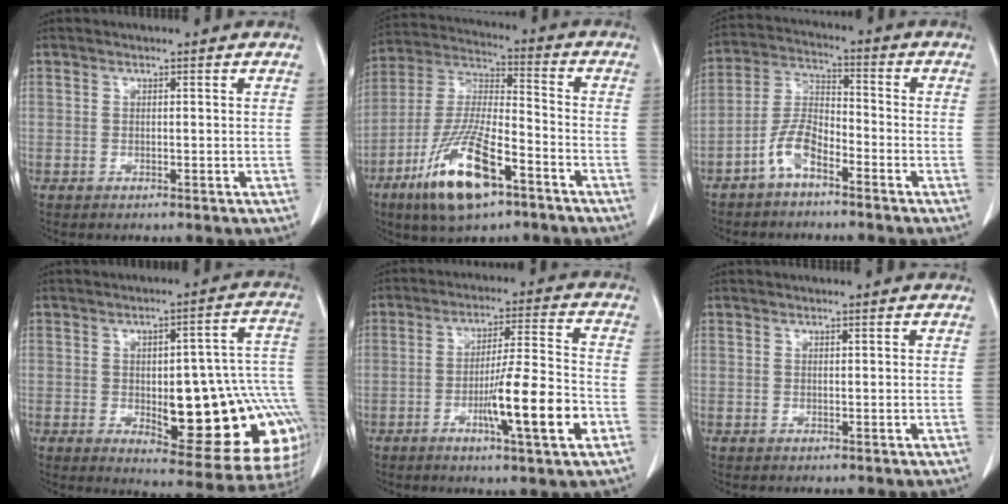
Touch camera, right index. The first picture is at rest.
{"total": 15.8, "force": [-8.7, 4.2, 12.6], "torque": [-0.263, -0.017, -0.155]}
{"total": 6.5, "force": [-4.1, 2.5, 4.3], "torque": [-0.105, 0.013, -0.086]}
{"total": 21.5, "force": [-3.5, 6.4, 20.2], "torque": [-0.173, 0.029, -0.022]}
{"total": 12.1, "force": [-4.3, 0.2, 11.2], "torque": [-0.187, -0.008, -0.072]}
{"total": 0.0}